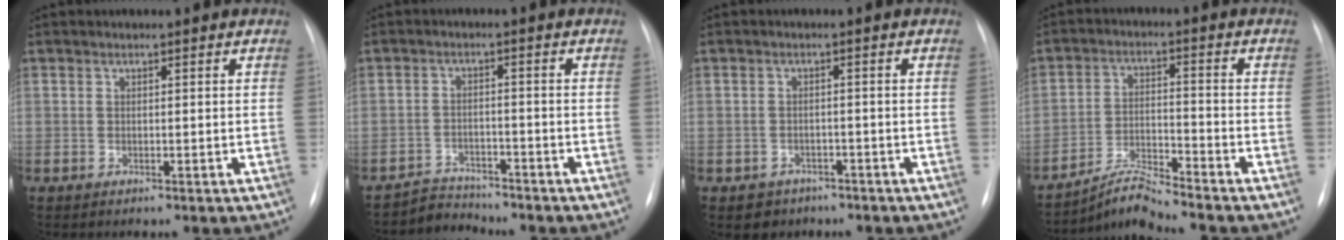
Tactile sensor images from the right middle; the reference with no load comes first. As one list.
[{"total": 4.0, "force": [-3.8, 0.6, -1.3], "torque": [0.020, -0.005, -0.062]}, {"total": 3.3, "force": [-2.1, 2.6, 0.2], "torque": [-0.008, 0.008, -0.024]}, {"total": 6.0, "force": [-5.8, -1.3, 1.2], "torque": [-0.037, -0.011, -0.105]}]